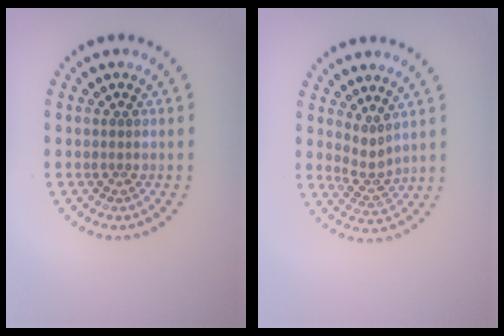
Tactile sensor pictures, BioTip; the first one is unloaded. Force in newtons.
{"total": 2.0, "press": 1.3, "slide": 1.5}